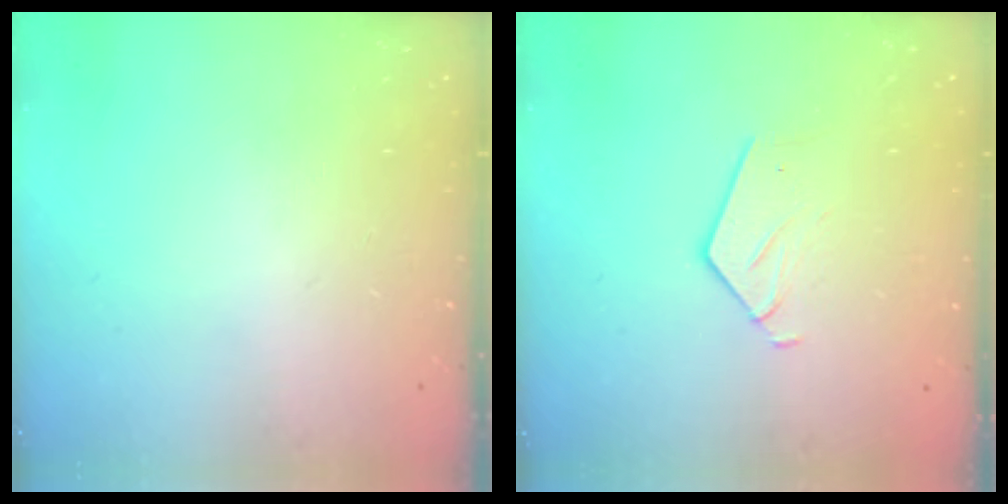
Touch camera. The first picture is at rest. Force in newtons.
{"total": 3.0, "press": 3.0, "slide": 0.2}